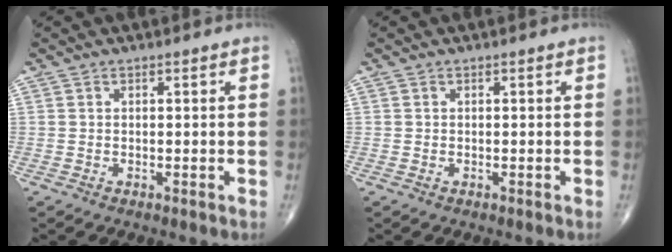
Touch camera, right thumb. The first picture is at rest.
{"total": 0.0}